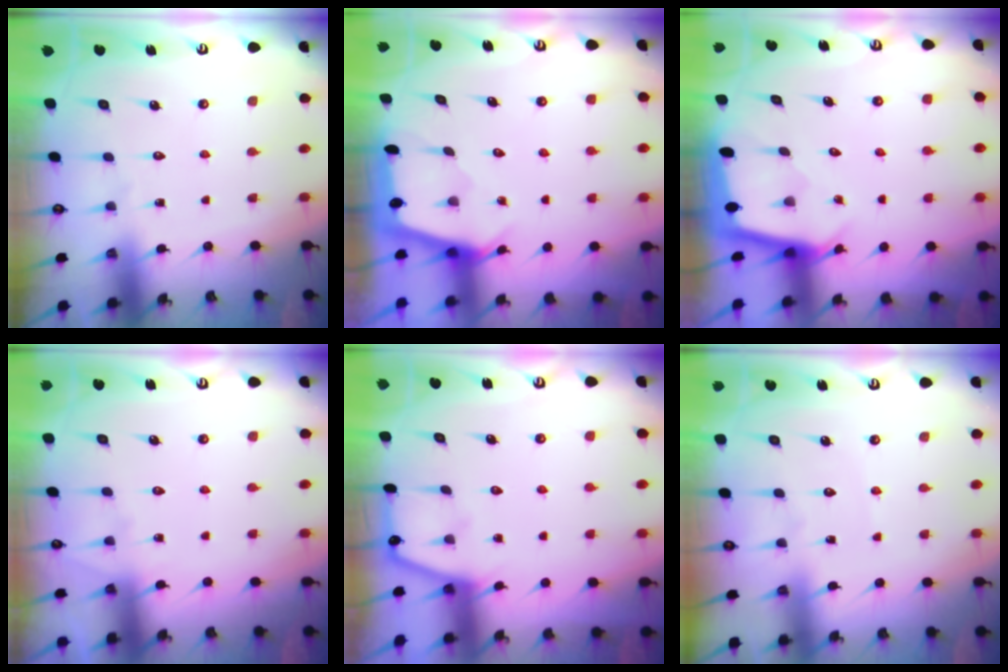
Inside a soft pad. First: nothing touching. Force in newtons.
{"total": 2.2, "press": 2.2, "slide": 0.3}
{"total": 2.1, "press": 2.1, "slide": 0.1}
{"total": 4.8, "press": 4.7, "slide": 0.7}
{"total": 2.4, "press": 2.3, "slide": 0.5}
{"total": 2.6, "press": 2.6, "slide": 0.3}